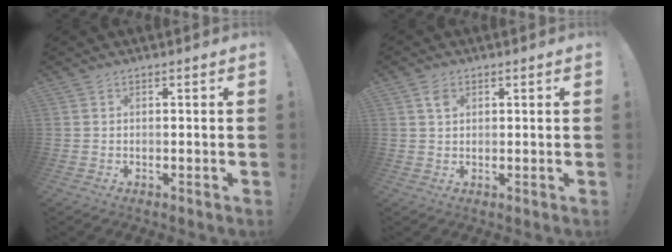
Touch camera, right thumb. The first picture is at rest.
{"total": 2.5, "force": [1.2, 1.8, 1.4], "torque": [-0.018, -0.003, 0.021]}